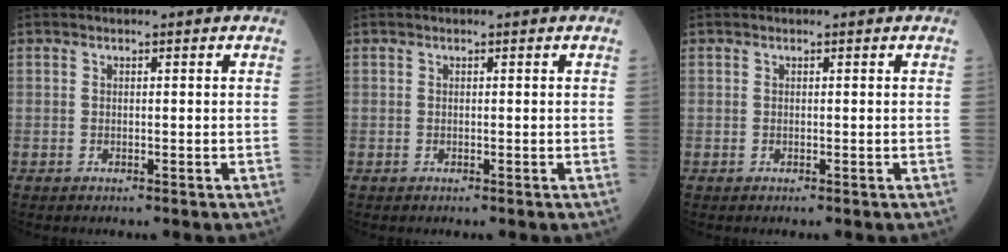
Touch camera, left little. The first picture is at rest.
{"total": 0.0}
{"total": 0.0}